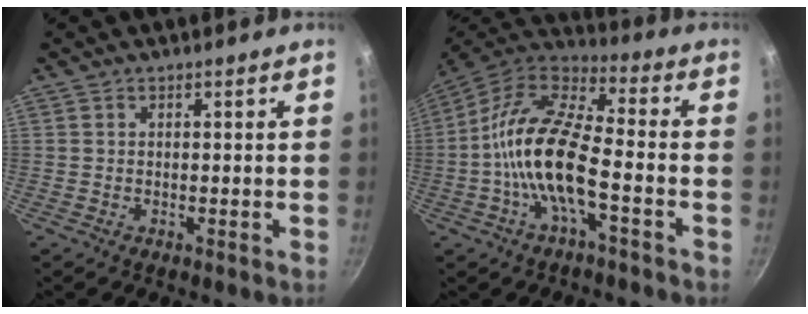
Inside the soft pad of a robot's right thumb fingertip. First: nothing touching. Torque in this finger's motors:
{"motor_torque": [0.05, 1.57, 2.03, -0.74, 0.74]}